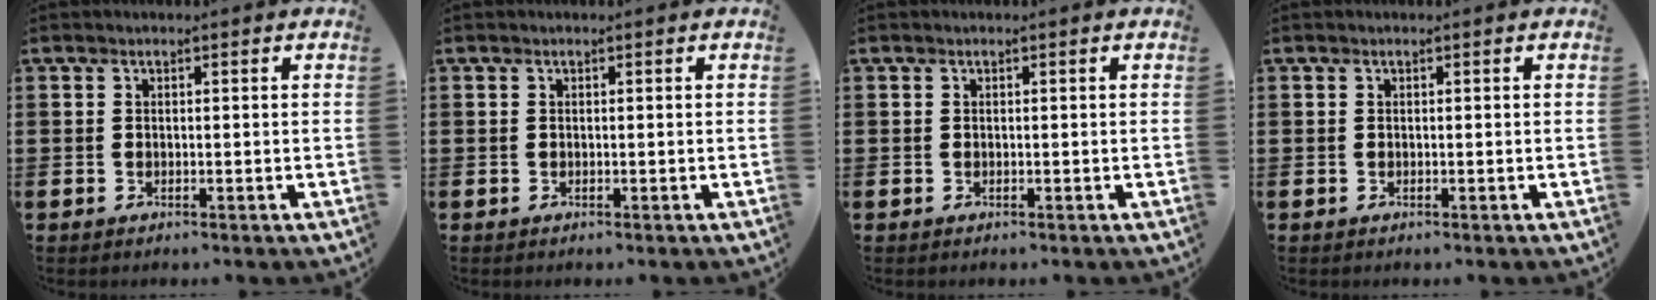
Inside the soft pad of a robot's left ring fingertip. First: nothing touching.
{"total": 0.0}
{"total": 0.0}
{"total": 0.0}